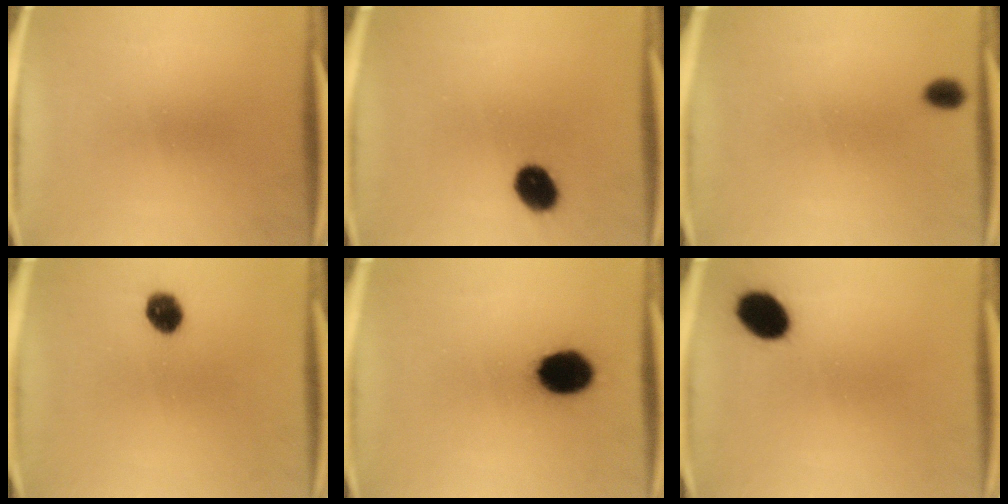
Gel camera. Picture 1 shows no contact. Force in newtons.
{"total": 7.2}
{"total": 1.7}
{"total": 5.4}
{"total": 12.1}
{"total": 8.7}